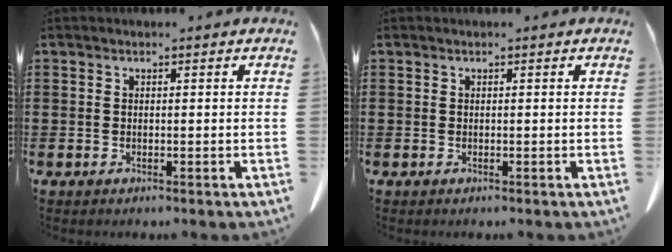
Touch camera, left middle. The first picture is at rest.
{"total": 0.0}